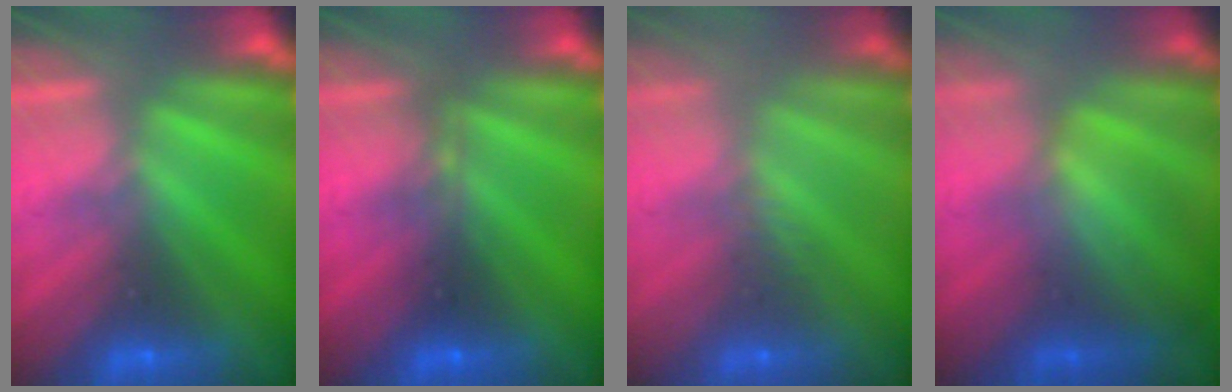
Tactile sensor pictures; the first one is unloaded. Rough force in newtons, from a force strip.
{"total": 2.2}
{"total": 2.4}
{"total": 3.7}